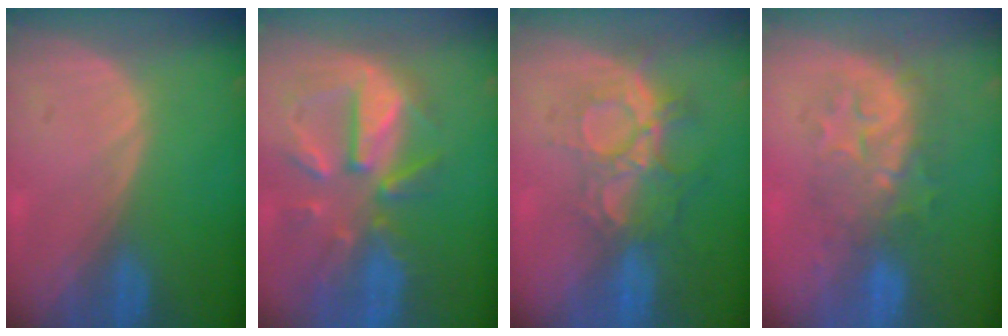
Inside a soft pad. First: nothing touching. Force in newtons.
{"total": 11.0, "press": 9.7, "slide": 5.3}
{"total": 9.3, "press": 7.9, "slide": 5.1}
{"total": 8.4, "press": 7.9, "slide": 2.7}